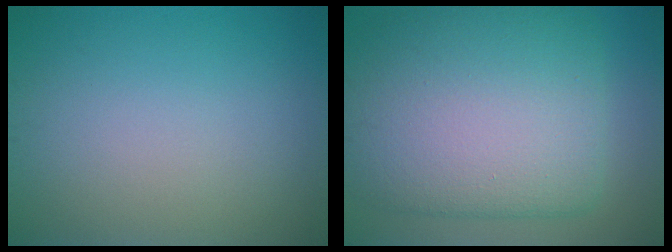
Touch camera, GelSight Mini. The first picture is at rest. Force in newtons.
{"total": 13.4, "press": 13.4, "slide": 0.3}